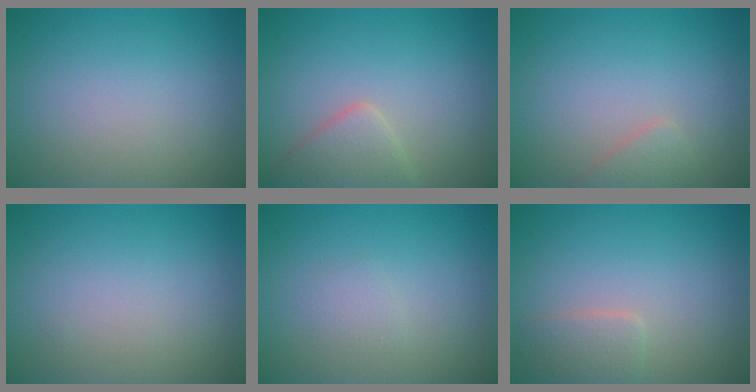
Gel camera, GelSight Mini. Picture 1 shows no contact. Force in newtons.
{"total": 2.8, "press": 2.8, "slide": 0.2}
{"total": 1.3, "press": 1.3, "slide": 0.1}
{"total": 0.0}
{"total": 0.9, "press": 0.9, "slide": 0.1}
{"total": 2.0, "press": 2.0, "slide": 0.0}